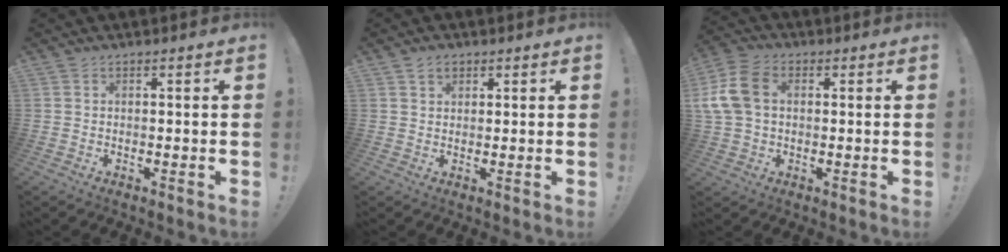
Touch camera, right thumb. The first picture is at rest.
{"total": 2.6, "force": [1.5, 1.8, 1.2], "torque": [-0.013, -0.003, 0.026]}
{"total": 12.3, "force": [1.9, 8.8, 8.4], "torque": [-0.183, 0.012, 0.043]}